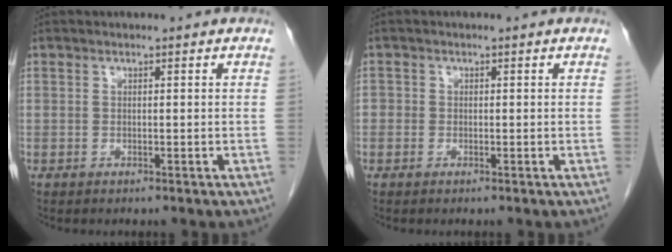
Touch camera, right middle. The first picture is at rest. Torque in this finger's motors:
{"motor_torque": [-0.32, -0.07, 0.00, 0.01]}